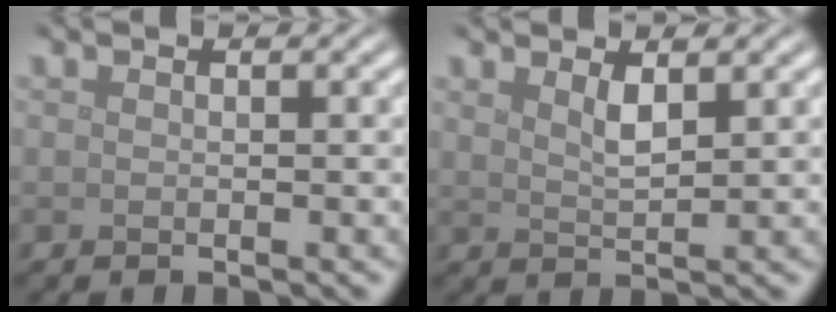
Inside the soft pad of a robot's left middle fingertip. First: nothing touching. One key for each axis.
{"total": 1.7, "fx": 1.2, "fy": 0.4, "fz": 1.2, "tx": -0.026, "ty": -0.002, "tz": 0.023}